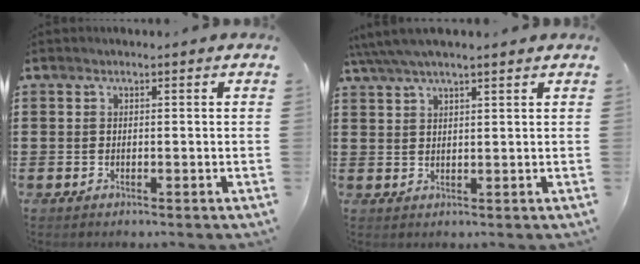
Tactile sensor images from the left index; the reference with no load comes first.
{"total": 3.6, "force": [2.9, 0.4, 2.1], "torque": [-0.046, 0.001, 0.053]}